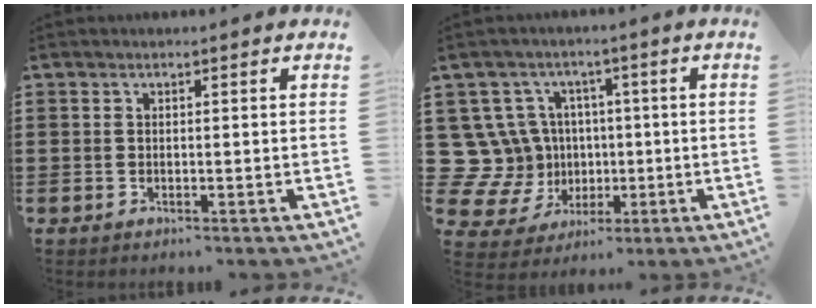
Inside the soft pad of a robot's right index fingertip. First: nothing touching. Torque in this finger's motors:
{"motor_torque": [-0.75, 0.80, 0.05, -0.06]}